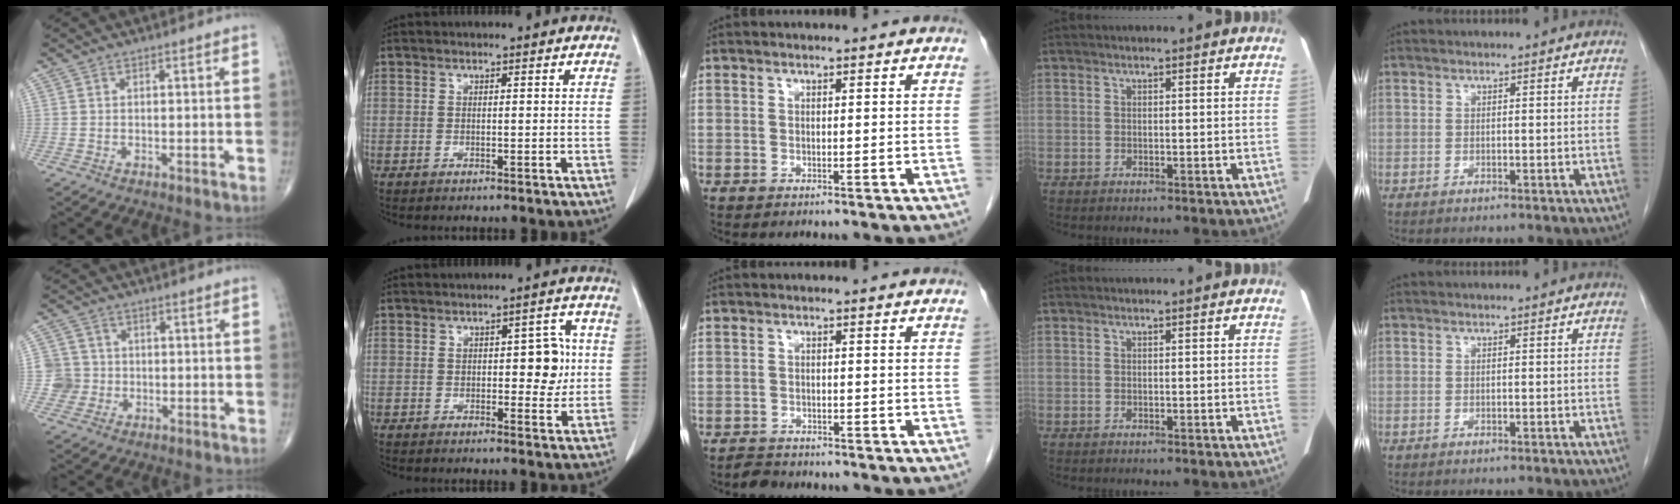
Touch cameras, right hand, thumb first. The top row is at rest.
{"thumb": {"total": 4.6, "force": [-0.6, 4.5, 0.0], "torque": [0.031, 0.012, -0.016]}, "index": {"total": 5.4, "force": [0.6, 2.6, 4.7], "torque": [-0.051, 0.008, 0.010]}, "middle": {"total": 1.9, "force": [-1.8, 0.6, 0.0], "torque": [-0.007, -0.003, -0.029]}}